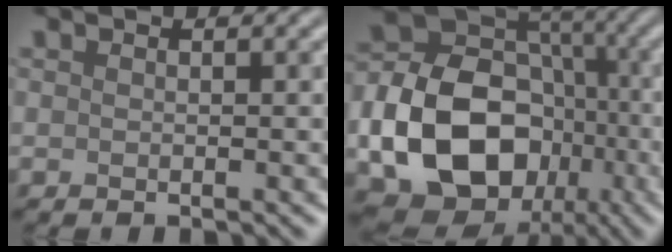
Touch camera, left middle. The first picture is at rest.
{"total": 14.9, "force": [-4.1, 11.3, 8.7], "torque": [-0.175, -0.015, -0.072]}